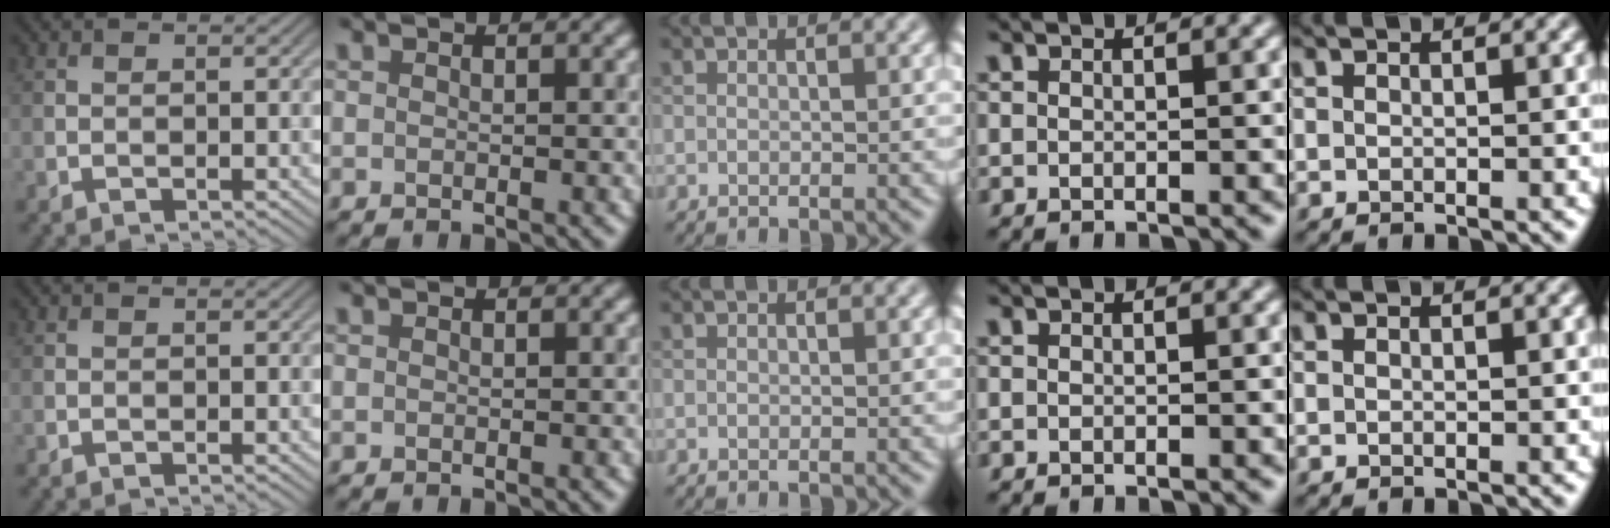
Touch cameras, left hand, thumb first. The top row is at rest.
{}